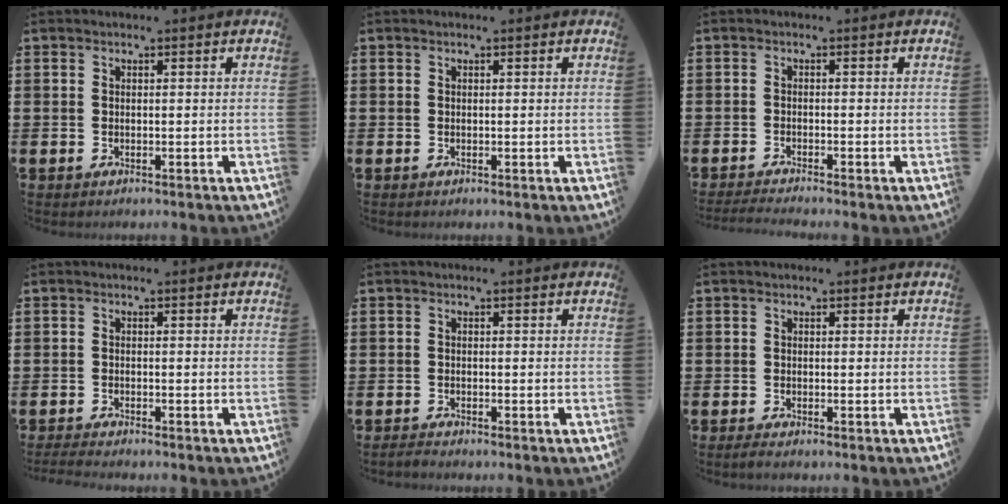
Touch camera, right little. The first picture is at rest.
{"total": 0.0}
{"total": 1.3, "force": [-1.1, -0.1, 0.6], "torque": [-0.009, 0.001, -0.022]}
{"total": 1.1, "force": [-1.0, 0.0, 0.3], "torque": [-0.006, 0.000, -0.020]}
{"total": 0.7, "force": [-0.7, 0.1, 0.2], "torque": [-0.006, -0.002, -0.013]}
{"total": 0.6, "force": [-0.4, 0.1, 0.5], "torque": [-0.008, -0.002, -0.008]}